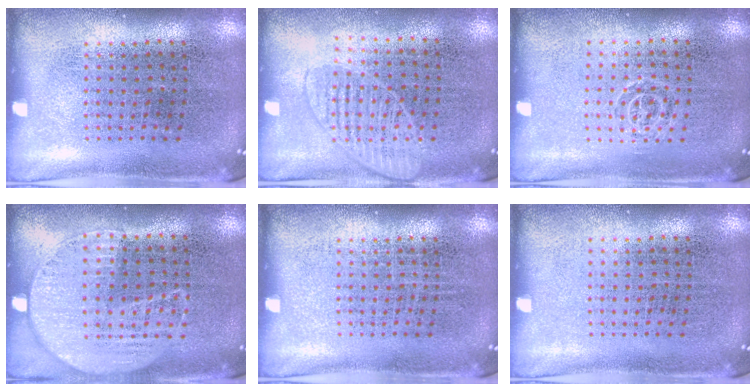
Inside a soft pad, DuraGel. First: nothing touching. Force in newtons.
{"total": 1.3, "press": 1.2, "slide": 0.6}
{"total": 0.7, "press": 0.5, "slide": 0.5}
{"total": 1.1, "press": 1.0, "slide": 0.5}
{"total": 0.0}
{"total": 0.0}